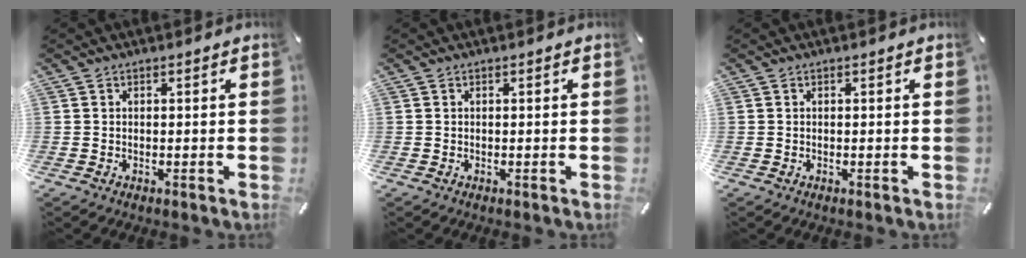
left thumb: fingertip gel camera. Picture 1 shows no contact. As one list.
[{"total": 0.0}, {"total": 0.0}]